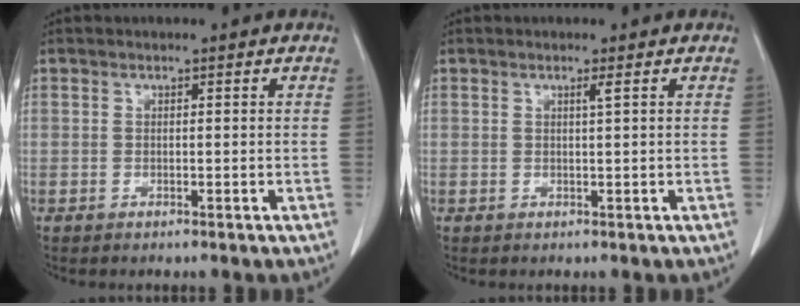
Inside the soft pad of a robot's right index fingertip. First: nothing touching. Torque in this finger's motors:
{"motor_torque": [-0.03, 0.03, -0.01, 0.02]}